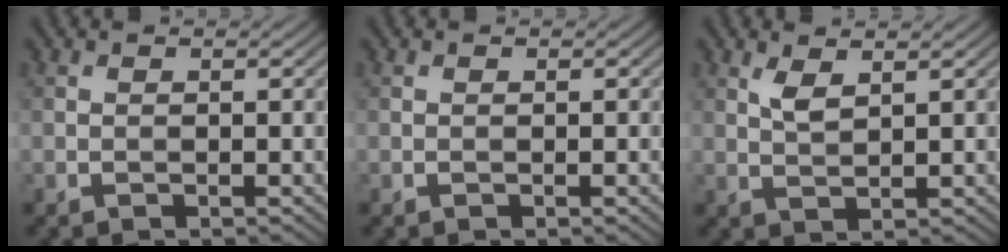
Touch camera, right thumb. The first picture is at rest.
{"total": 0.5, "force": [0.0, 0.2, 0.5], "torque": [-0.006, -0.002, 0.001]}
{"total": 2.4, "force": [1.4, 0.8, 1.7], "torque": [-0.043, -0.001, 0.032]}